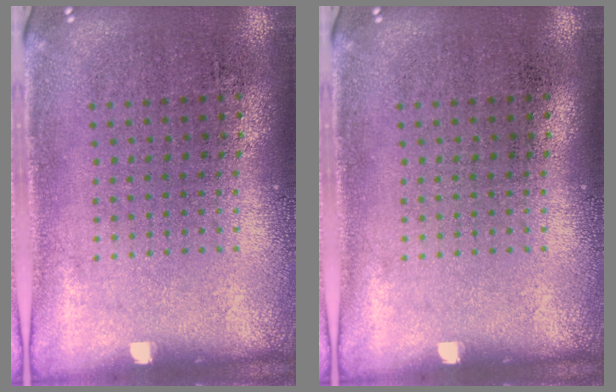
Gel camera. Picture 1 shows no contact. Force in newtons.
{"total": 0.0}